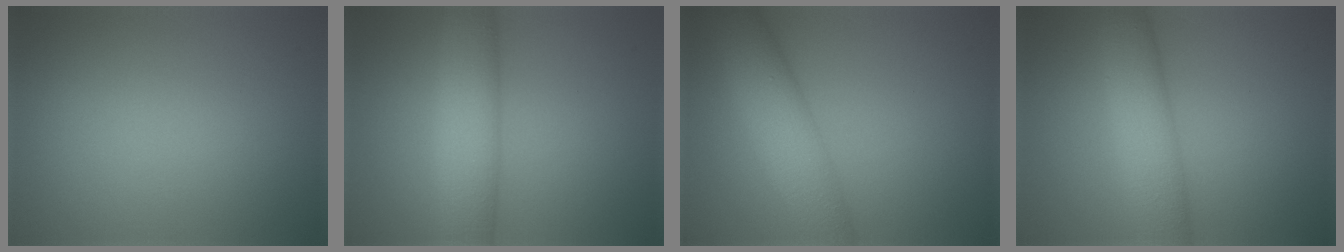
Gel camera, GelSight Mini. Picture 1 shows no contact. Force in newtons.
{"total": 6.0, "press": 6.0, "slide": 0.2}
{"total": 7.2, "press": 7.2, "slide": 0.3}
{"total": 5.8, "press": 5.8, "slide": 0.2}